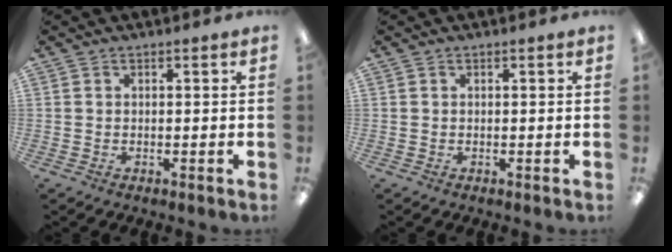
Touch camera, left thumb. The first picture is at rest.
{"total": 0.0}